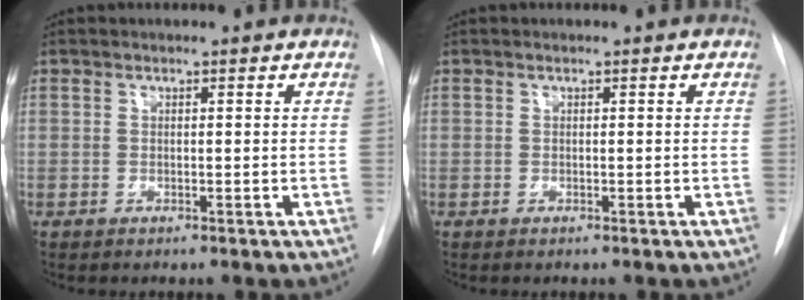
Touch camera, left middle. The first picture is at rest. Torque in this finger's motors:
{"motor_torque": [0.51, -0.67, -0.03, -0.01]}